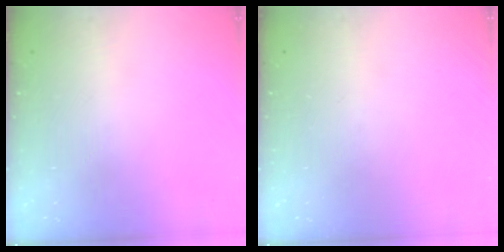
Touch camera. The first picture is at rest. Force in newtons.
{"total": 0.0}